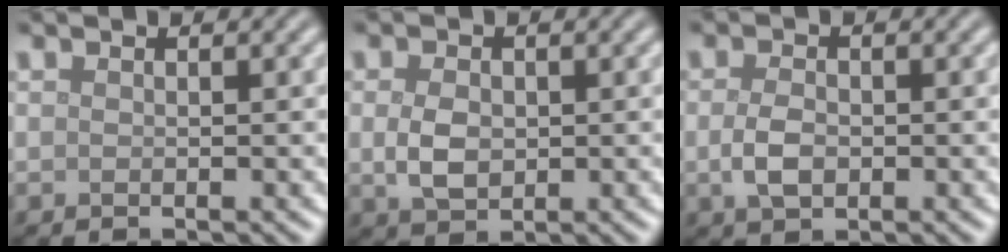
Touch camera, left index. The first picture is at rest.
{"total": 2.9, "force": [0.0, 2.1, 2.0], "torque": [-0.045, -0.001, 0.000]}
{"total": 2.5, "force": [-0.4, 1.6, 1.9], "torque": [-0.042, -0.002, -0.008]}